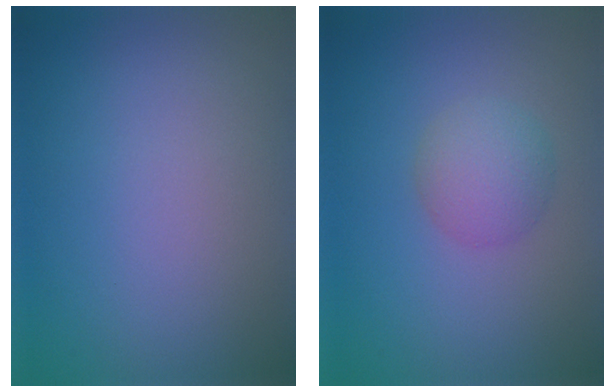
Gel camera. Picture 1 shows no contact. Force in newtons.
{"total": 2.8, "press": 2.8, "slide": 0.1}